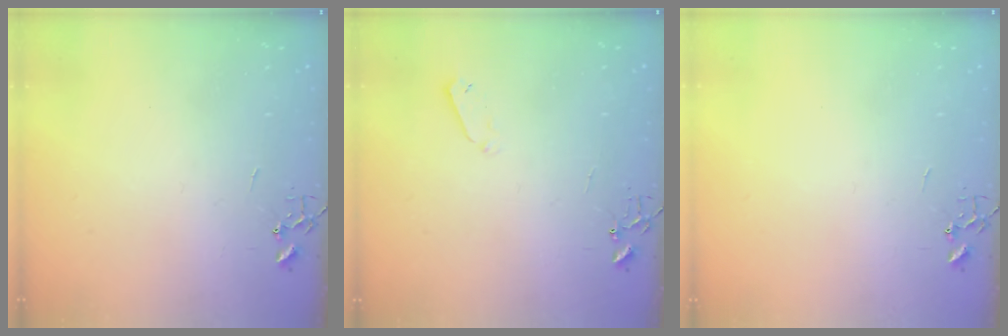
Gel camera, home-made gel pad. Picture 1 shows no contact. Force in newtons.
{"total": 3.3, "press": 3.2, "slide": 0.7}
{"total": 0.0}